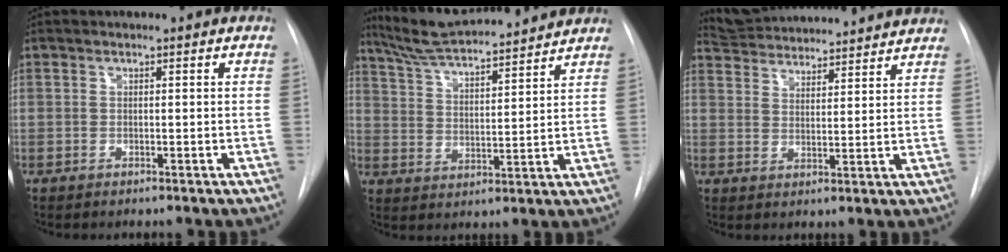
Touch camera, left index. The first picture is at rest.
{"total": 15.7, "force": [14.4, 1.1, 6.2], "torque": [-0.114, 0.015, 0.233]}
{"total": 17.7, "force": [16.9, 2.7, 4.8], "torque": [-0.089, 0.017, 0.239]}